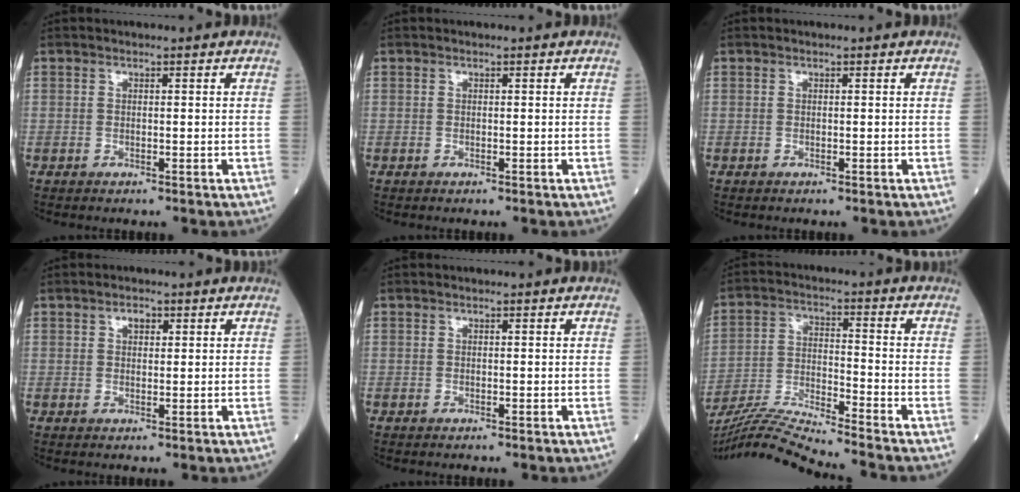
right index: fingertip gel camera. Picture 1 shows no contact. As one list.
[{"total": 0.0}, {"total": 0.0}, {"total": 1.8, "force": [0.8, 1.1, 1.1], "torque": [-0.018, 0.004, 0.013]}, {"total": 0.0}, {"total": 11.0, "force": [-10.3, -2.6, 3.1], "torque": [-0.060, -0.008, -0.191]}]